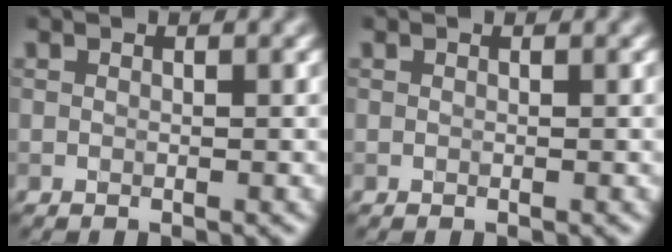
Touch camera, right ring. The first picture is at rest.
{"total": 0.0}